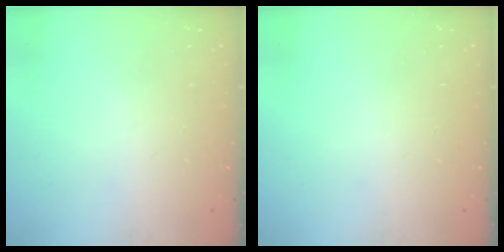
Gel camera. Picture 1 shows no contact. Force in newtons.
{"total": 0.0}